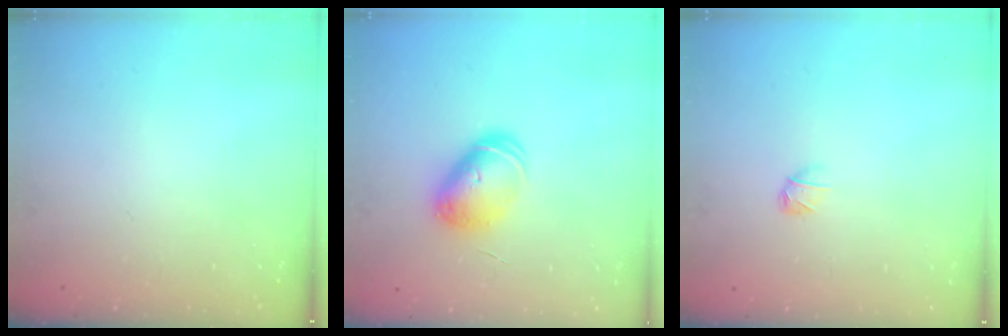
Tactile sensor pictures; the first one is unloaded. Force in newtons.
{"total": 8.1, "press": 8.1, "slide": 1.1}
{"total": 2.6, "press": 2.5, "slide": 0.6}